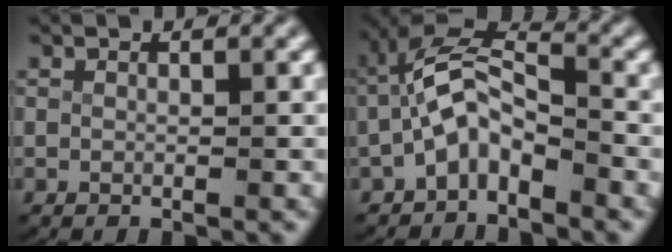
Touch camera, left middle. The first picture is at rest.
{"total": 6.4, "force": [-1.2, 4.7, 4.2], "torque": [-0.087, -0.011, -0.027]}